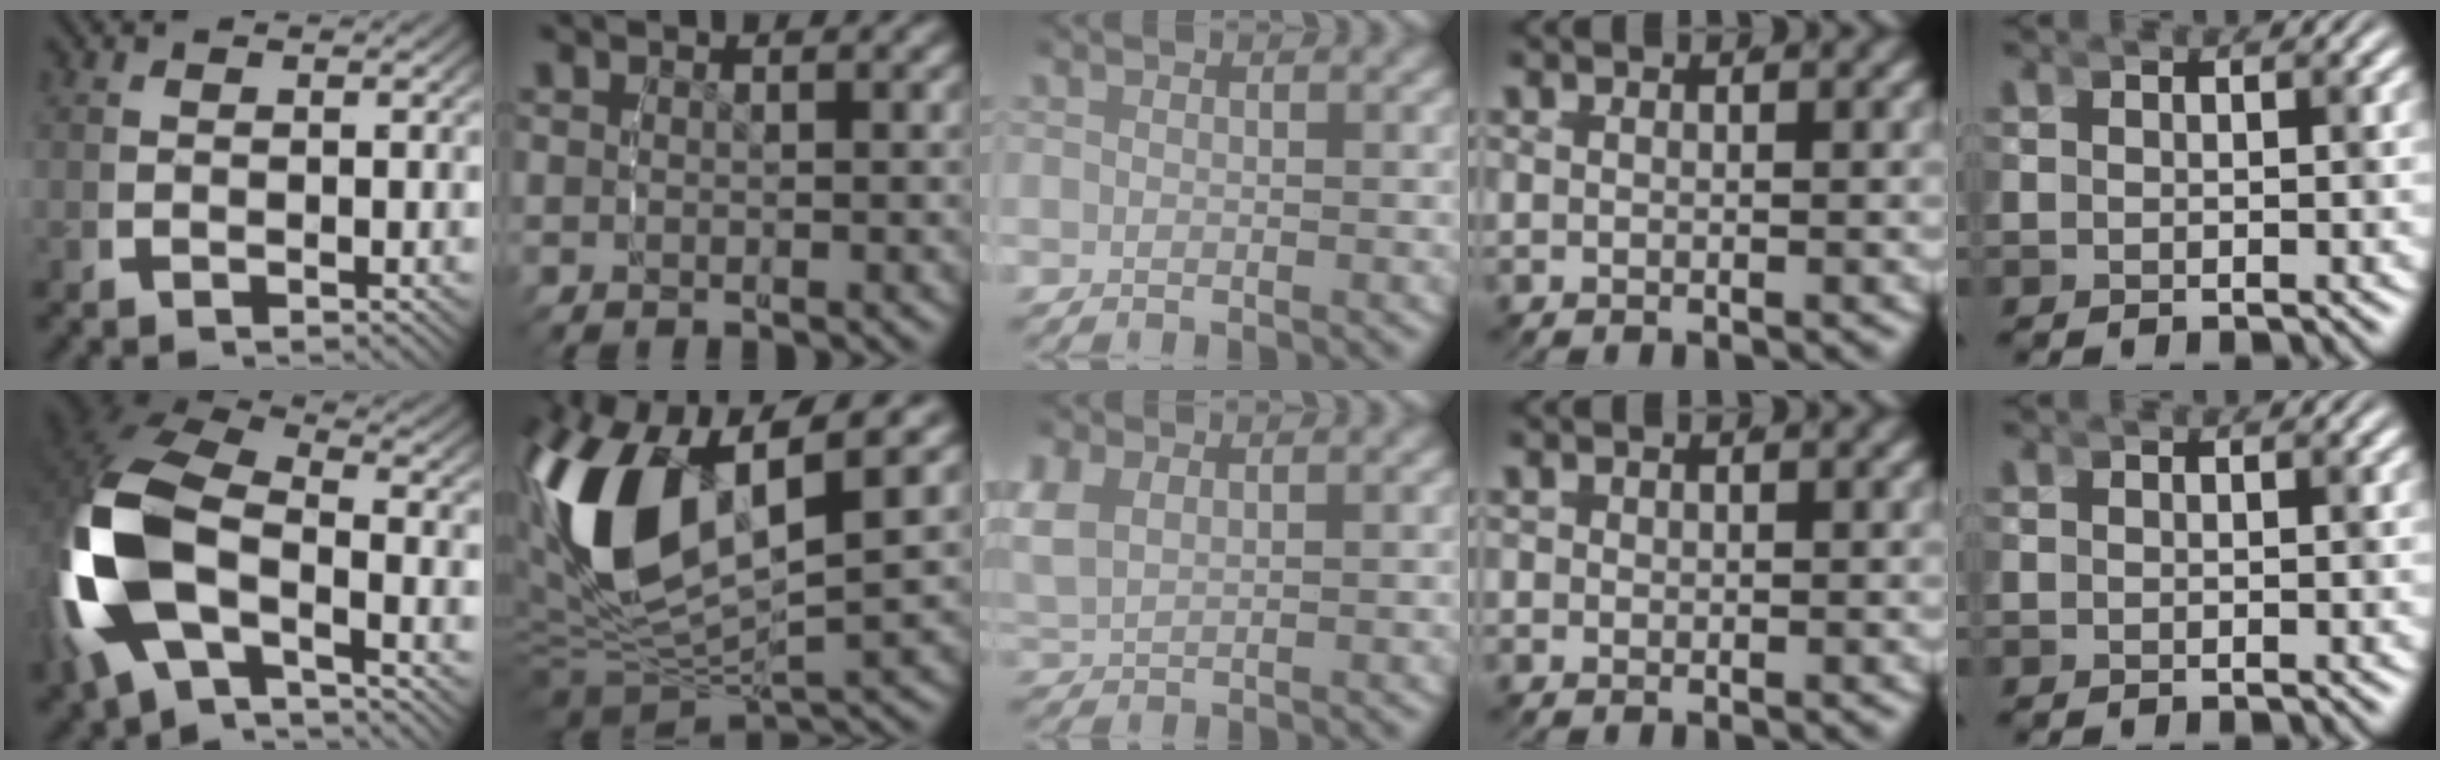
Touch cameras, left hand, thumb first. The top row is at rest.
{"thumb": {"total": 14.6, "force": [-0.9, 9.5, 11.1], "torque": [-0.287, -0.021, -0.007]}, "index": {"total": 12.3, "force": [0.4, 7.4, 9.8], "torque": [-0.237, -0.029, 0.014]}, "middle": {"total": 4.2, "force": [1.3, 3.3, 2.2], "torque": [-0.079, -0.006, 0.031]}, "ring": {"total": 1.0, "force": [0.1, 1.0, 0.1], "torque": [-0.013, -0.004, 0.000]}}